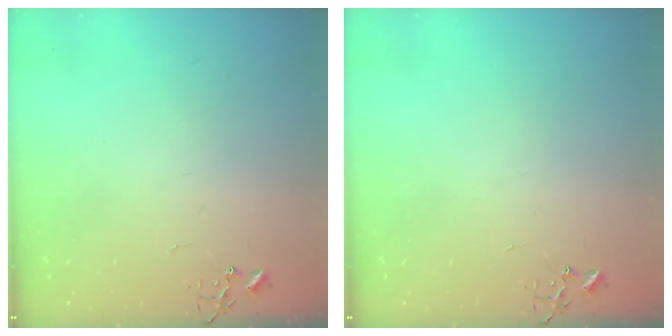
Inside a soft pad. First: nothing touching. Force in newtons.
{"total": 0.0}